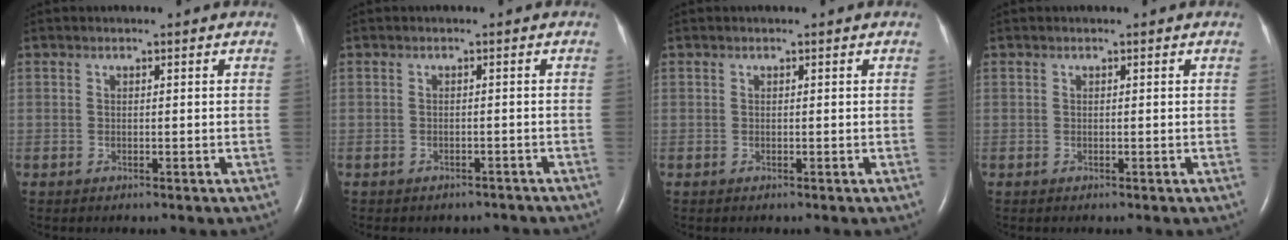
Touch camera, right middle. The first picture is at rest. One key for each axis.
{"total": 4.0, "fx": -3.5, "fy": 1.8, "fz": 0.4, "tx": -0.007, "ty": 0.006, "tz": -0.040}
{"total": 0.0}
{"total": 0.0}